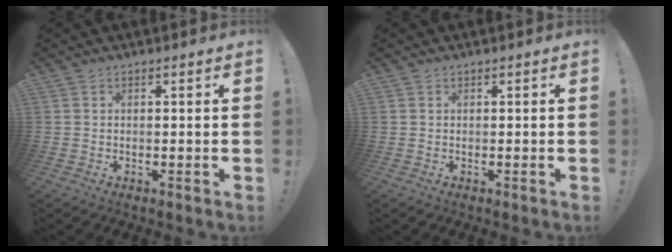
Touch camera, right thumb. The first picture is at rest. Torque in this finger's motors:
{"motor_torque": [-0.07, -0.12, -0.09, 0.13, 0.03]}